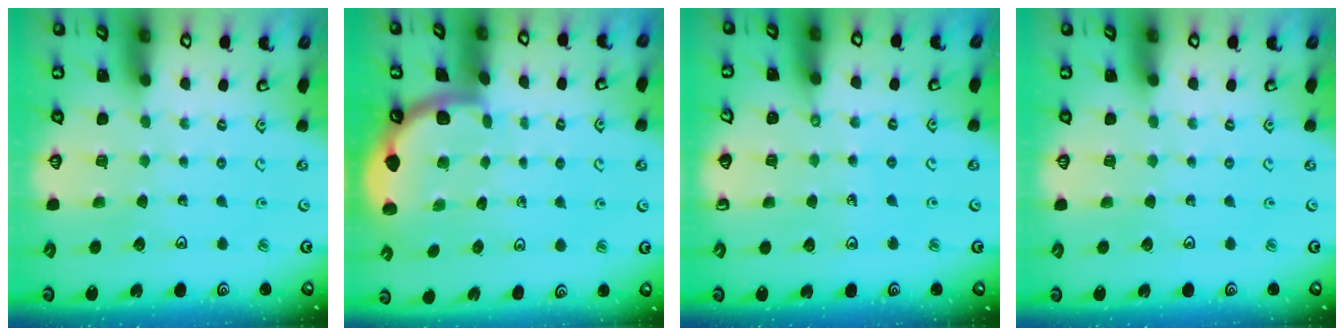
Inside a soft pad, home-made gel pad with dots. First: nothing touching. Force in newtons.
{"total": 1.7, "press": 1.7, "slide": 0.1}
{"total": 3.3, "press": 3.0, "slide": 1.3}
{"total": 0.0}